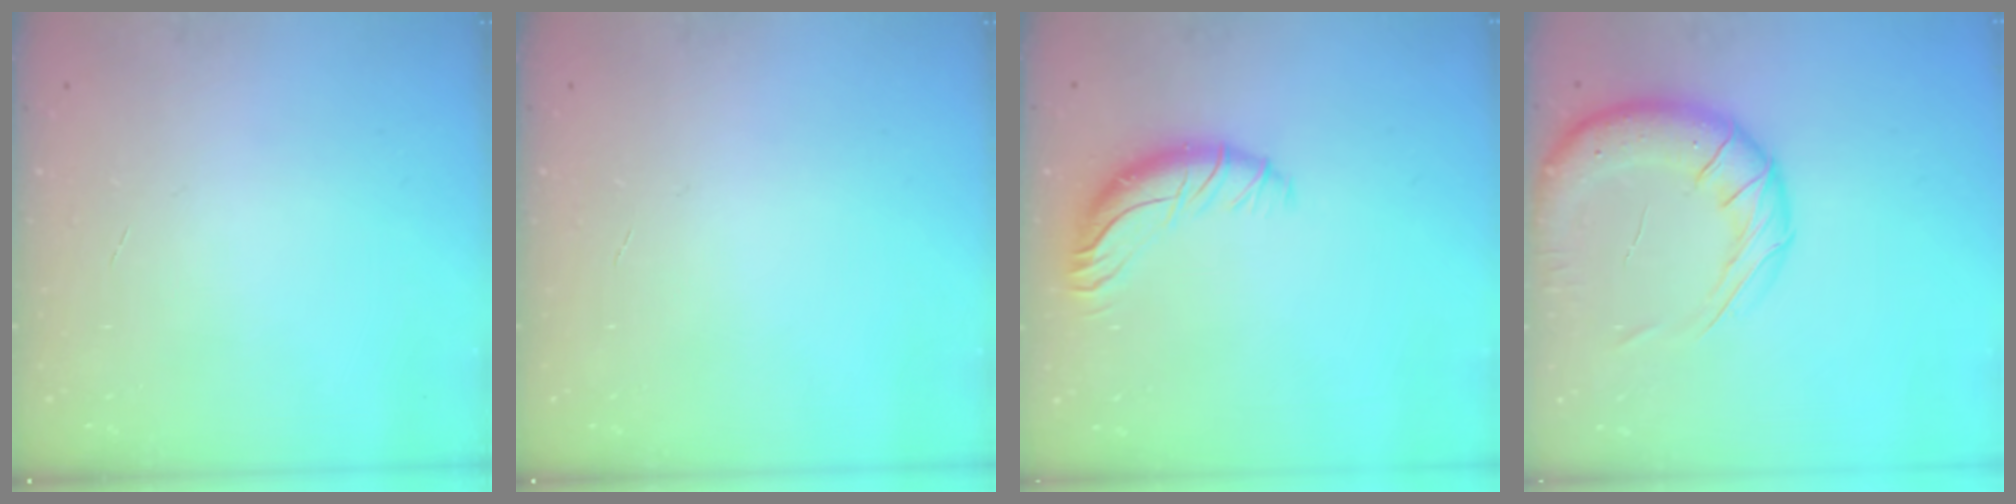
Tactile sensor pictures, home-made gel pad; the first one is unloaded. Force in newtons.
{"total": 0.0}
{"total": 10.9, "press": 10.6, "slide": 2.6}
{"total": 14.8, "press": 14.6, "slide": 2.5}